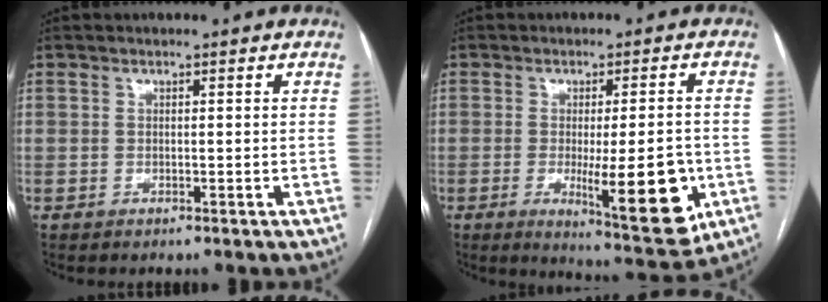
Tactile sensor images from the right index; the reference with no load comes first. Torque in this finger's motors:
{"motor_torque": [1.53, 0.04, 0.63, 0.14]}